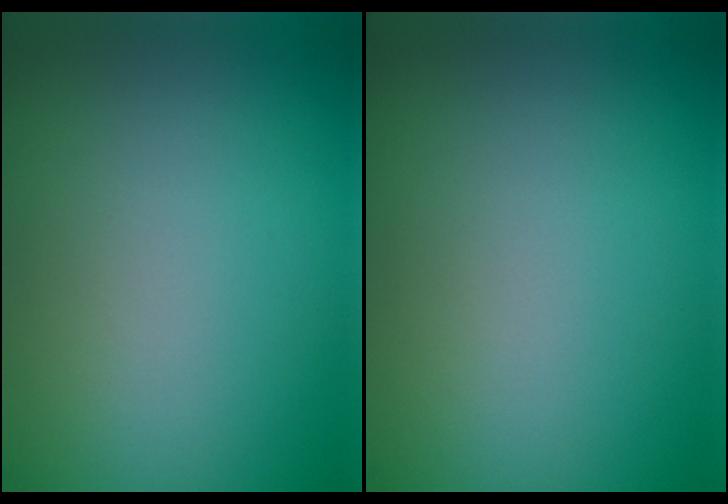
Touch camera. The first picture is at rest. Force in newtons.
{"total": 0.0}